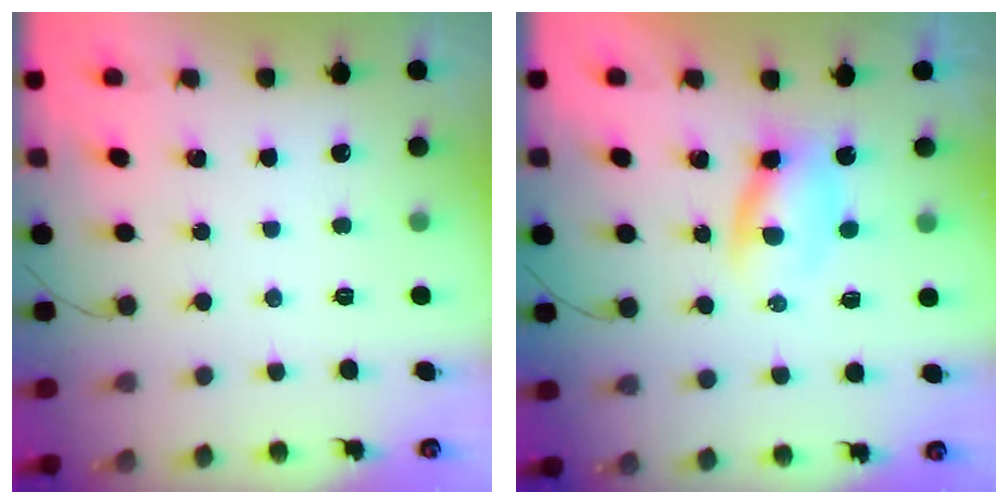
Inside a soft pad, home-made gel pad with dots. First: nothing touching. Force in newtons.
{"total": 3.0, "press": 2.9, "slide": 0.9}